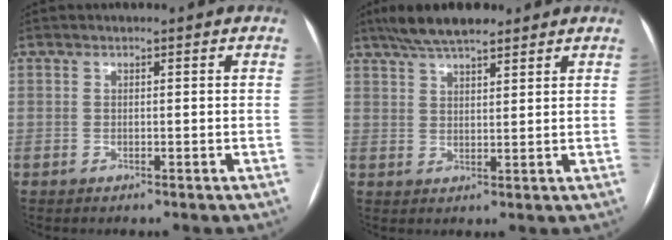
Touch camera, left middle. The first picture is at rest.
{"total": 8.3, "force": [6.6, 1.9, 4.8], "torque": [-0.083, 0.025, 0.112]}